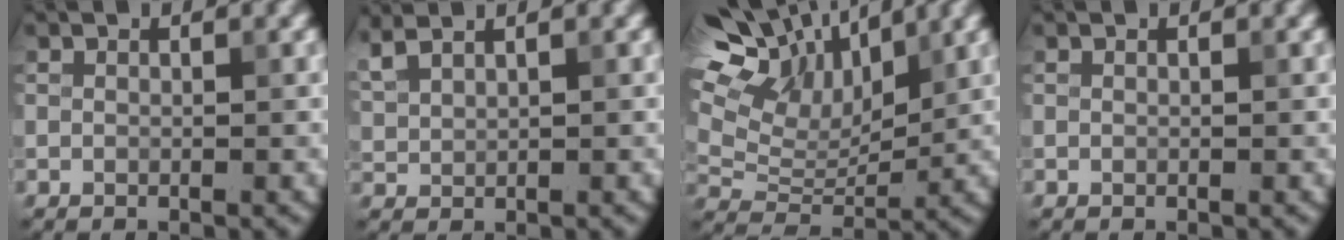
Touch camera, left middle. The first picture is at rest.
{"total": 2.5, "force": [2.0, 0.7, 1.2], "torque": [-0.038, 0.012, 0.047]}
{"total": 11.4, "force": [7.0, 5.6, 7.0], "torque": [-0.148, 0.044, 0.114]}
{"total": 0.0}